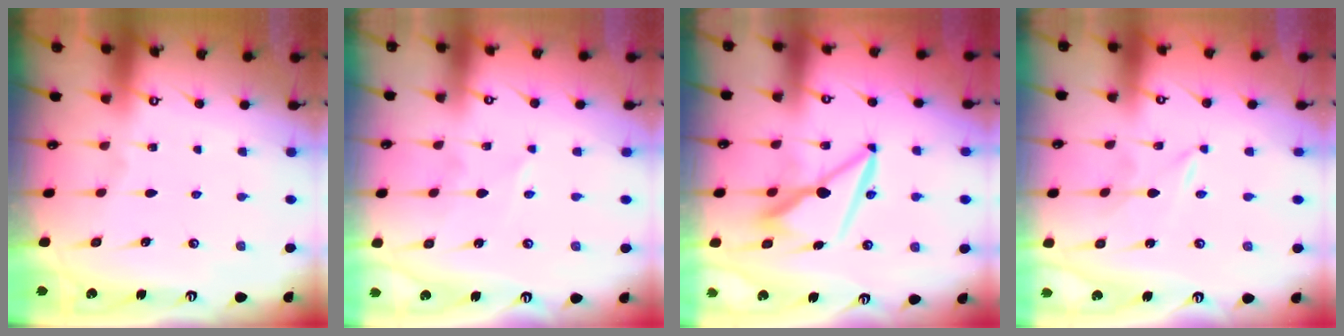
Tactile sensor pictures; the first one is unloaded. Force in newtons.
{"total": 2.0, "press": 2.0, "slide": 0.3}
{"total": 10.1, "press": 10.0, "slide": 1.3}
{"total": 0.0}